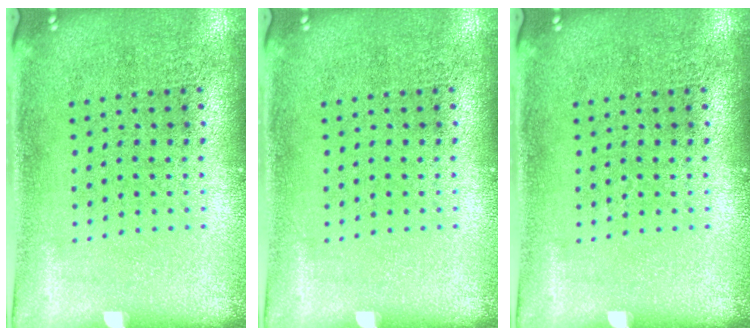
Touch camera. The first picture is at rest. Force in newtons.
{"total": 0.0}
{"total": 0.0}